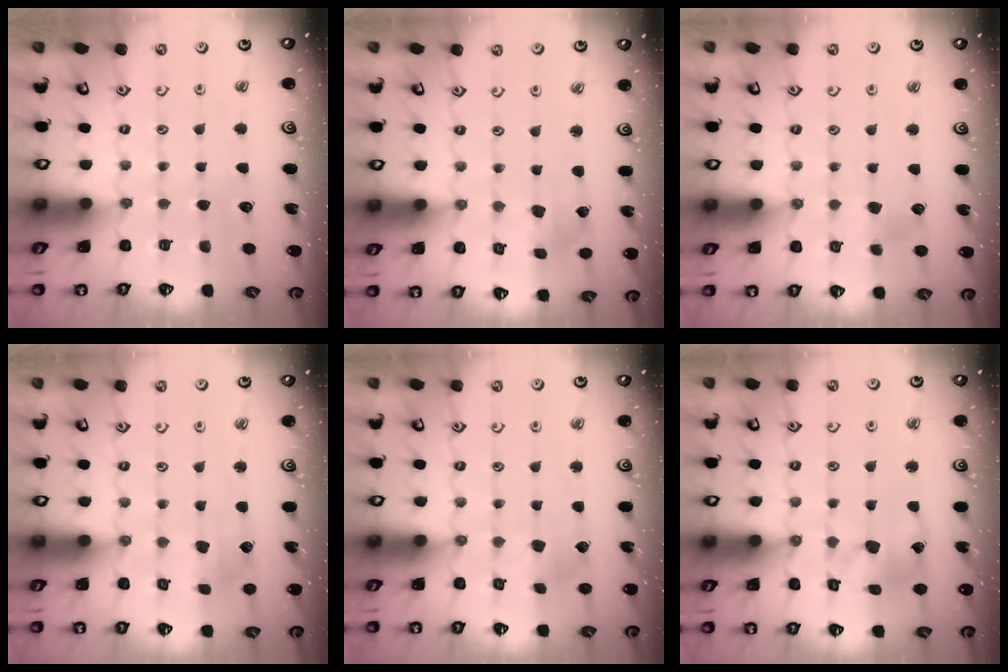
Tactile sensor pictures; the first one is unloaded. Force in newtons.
{"total": 2.2, "press": 2.2, "slide": 0.1}
{"total": 3.9, "press": 3.9, "slide": 0.6}
{"total": 3.0, "press": 3.0, "slide": 0.2}
{"total": 2.9, "press": 2.8, "slide": 0.8}
{"total": 10.6, "press": 10.5, "slide": 1.5}